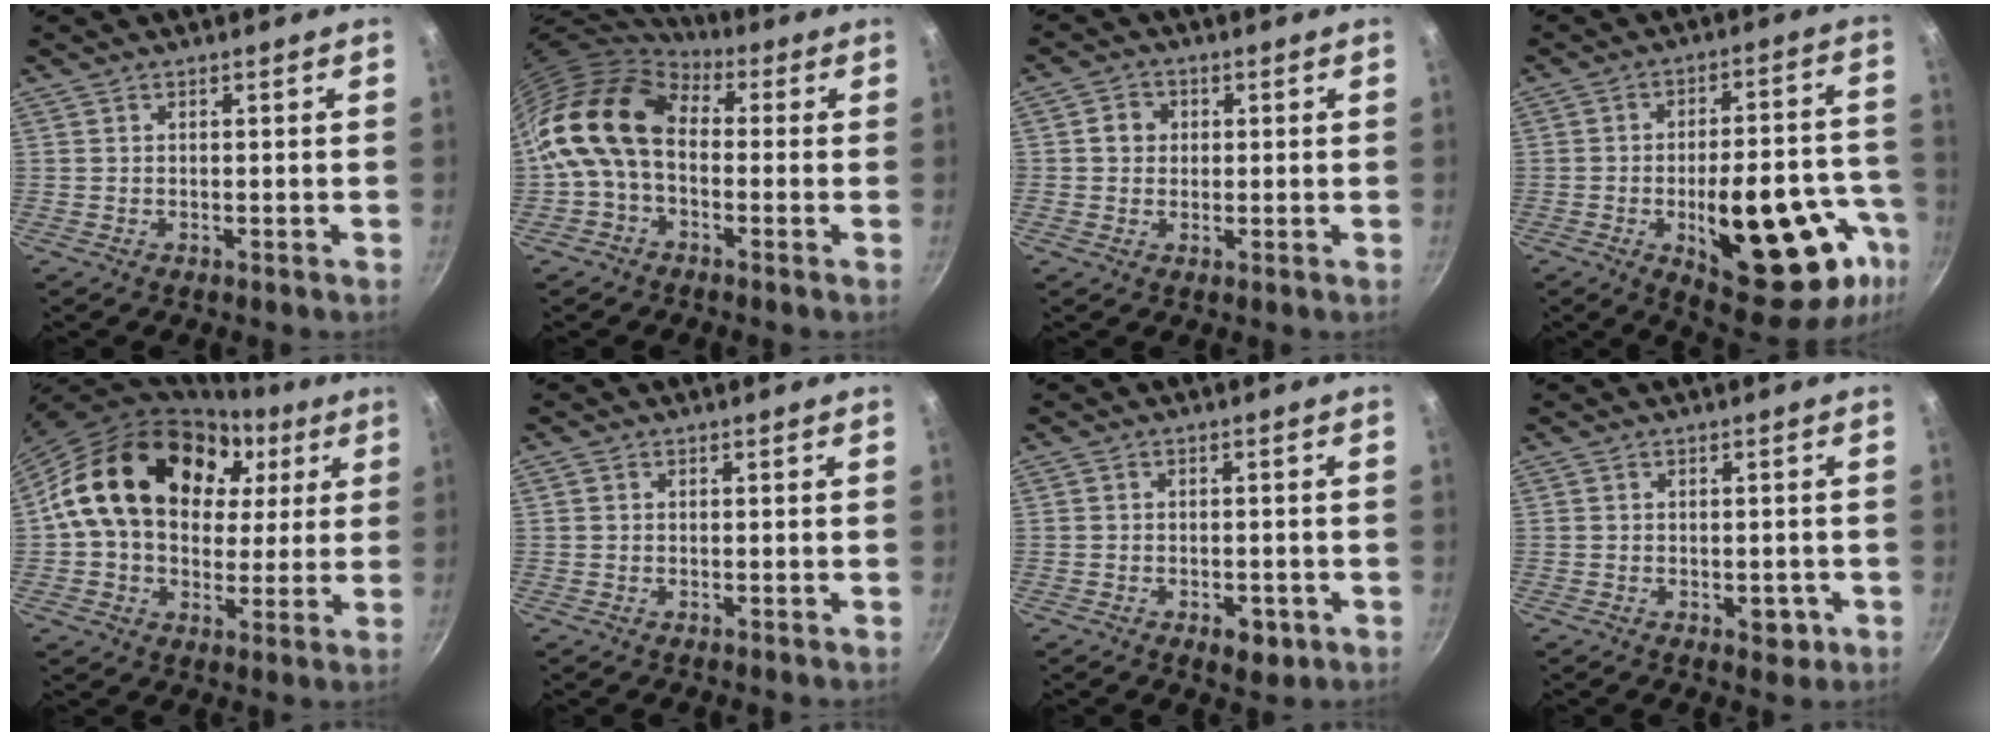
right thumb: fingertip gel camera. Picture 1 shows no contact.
{"total": 14.2, "force": [0.5, 9.8, 10.3], "torque": [-0.178, 0.026, -0.011]}
{"total": 3.8, "force": [0.5, 3.5, 1.4], "torque": [0.000, 0.005, 0.002]}
{"total": 25.5, "force": [-8.9, 10.9, 21.3], "torque": [-0.232, 0.028, -0.109]}
{"total": 24.0, "force": [6.4, 17.4, 15.2], "torque": [-0.239, 0.021, 0.102]}
{"total": 0.6, "force": [0.1, 0.6, 0.2], "torque": [-0.003, 0.003, 0.000]}
{"total": 4.5, "force": [-1.9, 2.6, 3.1], "torque": [-0.031, 0.014, -0.019]}
{"total": 3.4, "force": [-1.1, 2.1, 2.4], "torque": [-0.013, 0.010, -0.009]}